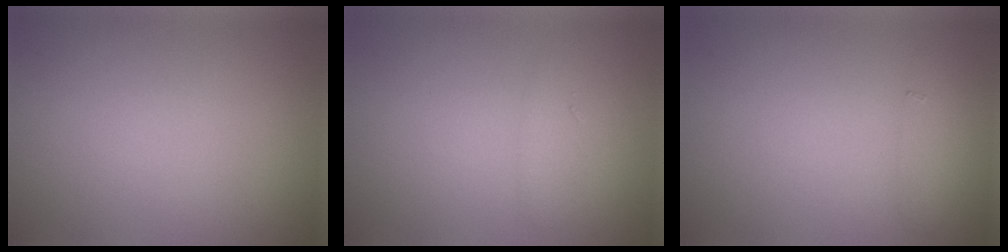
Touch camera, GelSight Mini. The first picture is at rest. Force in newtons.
{"total": 1.3, "press": 1.3, "slide": 0.1}
{"total": 1.3, "press": 1.3, "slide": 0.0}